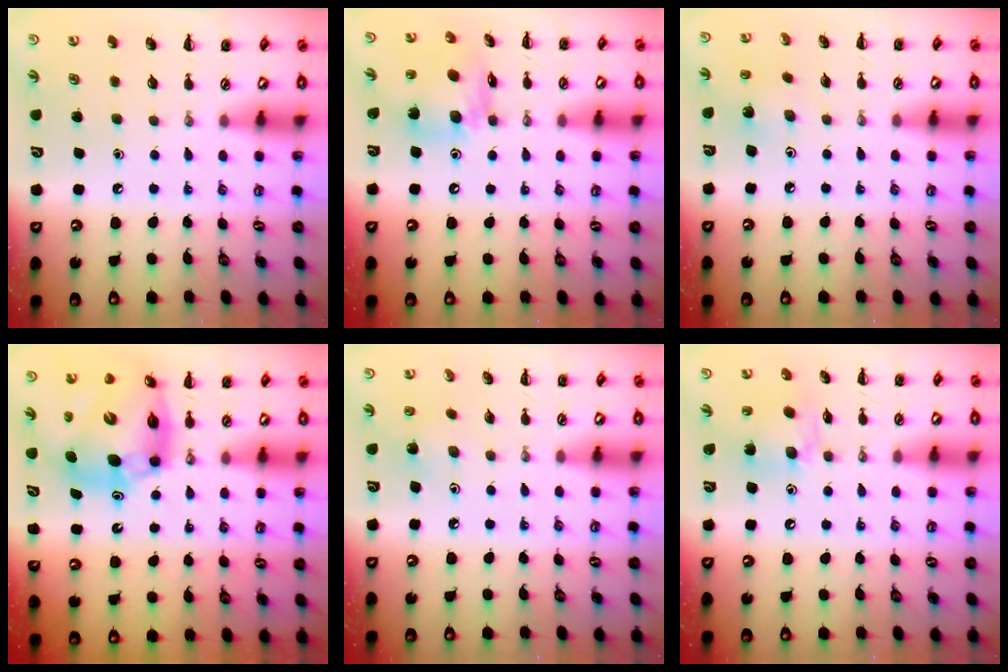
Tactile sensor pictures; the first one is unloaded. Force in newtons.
{"total": 13.0, "press": 13.0, "slide": 1.4}
{"total": 3.3, "press": 3.1, "slide": 1.0}
{"total": 14.2, "press": 13.6, "slide": 4.2}
{"total": 3.5, "press": 3.3, "slide": 1.1}
{"total": 9.6, "press": 9.6, "slide": 0.9}